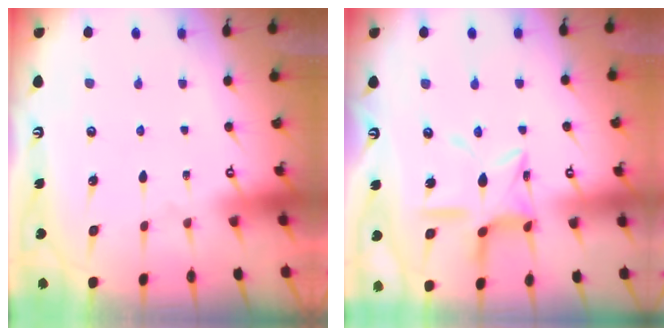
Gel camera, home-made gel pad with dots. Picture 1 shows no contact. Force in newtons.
{"total": 12.3, "press": 12.3, "slide": 1.0}